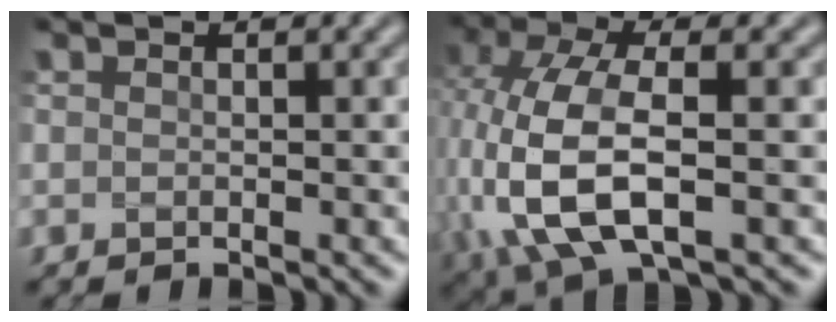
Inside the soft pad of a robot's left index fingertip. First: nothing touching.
{"total": 9.7, "force": [-1.0, 4.9, 8.4], "torque": [-0.192, -0.001, -0.024]}